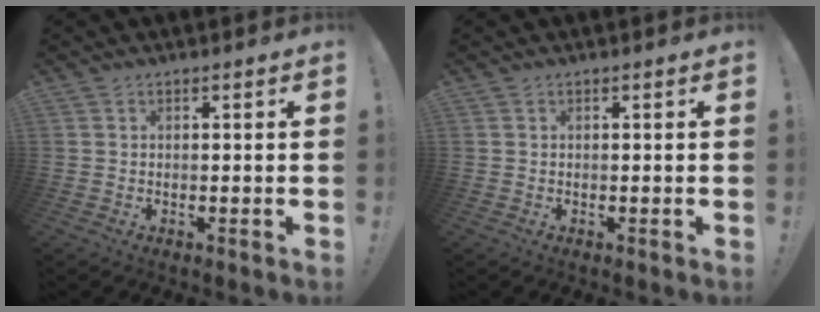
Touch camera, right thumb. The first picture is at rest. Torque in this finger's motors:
{"motor_torque": [0.00, 0.00, 0.00, 0.00, 0.02]}